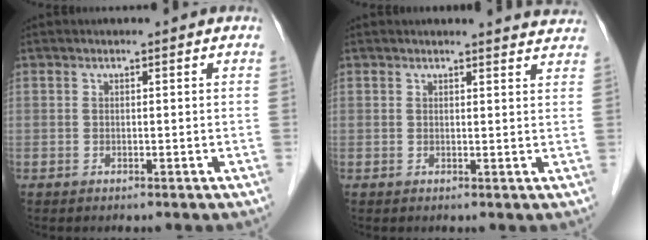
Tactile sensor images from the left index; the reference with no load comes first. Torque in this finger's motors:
{"motor_torque": [0.25, -0.32, 0.00, -0.03]}